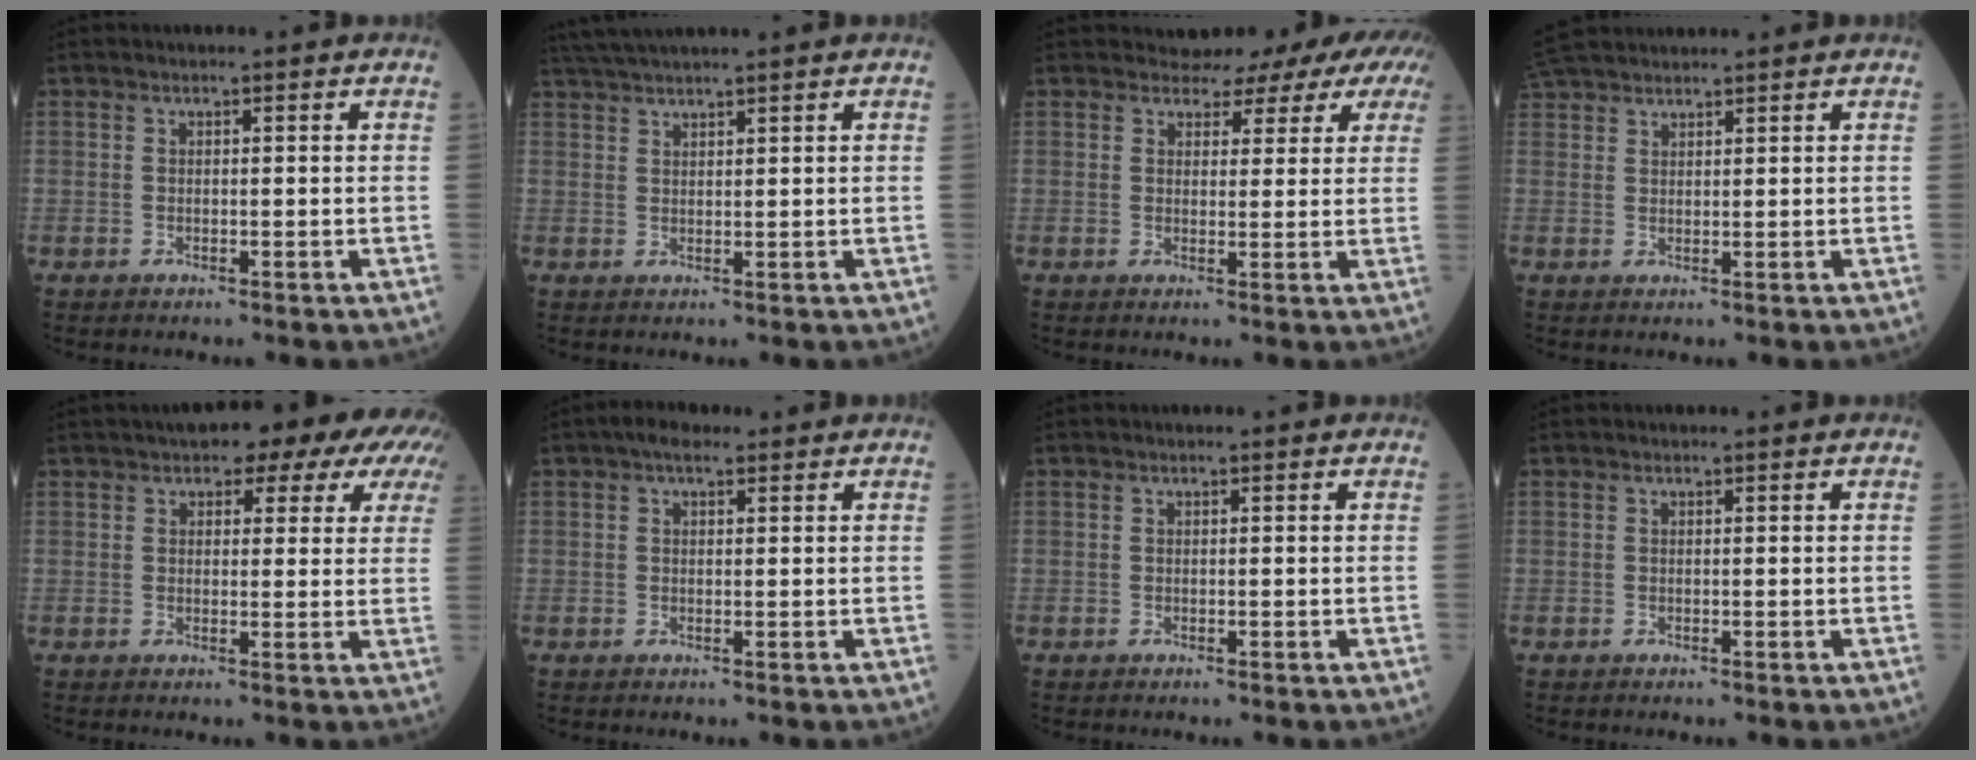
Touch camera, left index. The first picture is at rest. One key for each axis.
{"total": 4.8, "fx": 4.2, "fy": -1.0, "fz": 2.1, "tx": -0.042, "ty": 0.026, "tz": 0.083}
{"total": 6.8, "fx": 5.5, "fy": 3.0, "fz": 2.4, "tx": -0.020, "ty": 0.012, "tz": 0.046}
{"total": 5.5, "fx": 5.1, "fy": 0.8, "fz": 1.8, "tx": -0.042, "ty": 0.034, "tz": 0.100}
{"total": 11.2, "fx": 7.5, "fy": 4.4, "fz": 7.1, "tx": -0.074, "ty": 0.034, "tz": 0.076}
{"total": 2.2, "fx": 1.3, "fy": 1.0, "fz": 1.4, "tx": -0.025, "ty": 0.015, "tz": 0.017}
{"total": 0.0}
{"total": 0.0}